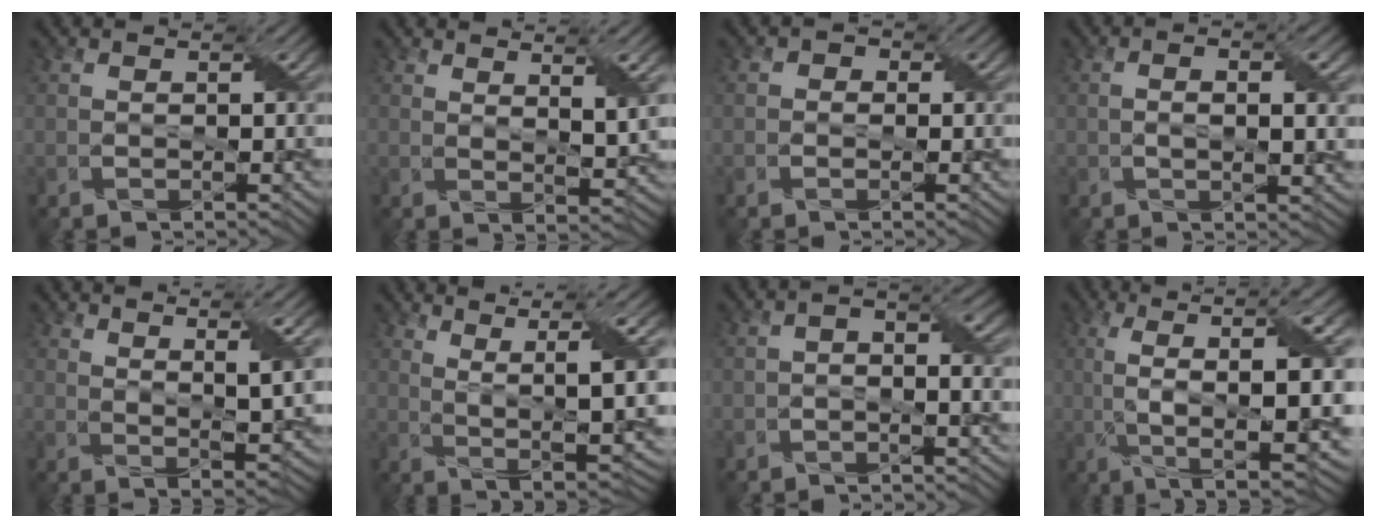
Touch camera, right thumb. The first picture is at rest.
{"total": 5.2, "force": [3.0, 0.8, 4.1], "torque": [-0.078, 0.003, 0.058]}
{"total": 1.4, "force": [0.0, 1.3, 0.4], "torque": [-0.001, 0.004, -0.013]}
{"total": 4.5, "force": [0.5, 1.8, 4.1], "torque": [-0.072, -0.001, 0.011]}
{"total": 6.8, "force": [3.6, 1.1, 5.7], "torque": [-0.098, 0.004, 0.067]}
{"total": 10.4, "force": [4.7, 2.1, 9.1], "torque": [-0.172, 0.010, 0.086]}
{"total": 3.7, "force": [-0.2, 1.4, 3.4], "torque": [-0.064, 0.004, -0.010]}
{"total": 14.2, "force": [0.4, 3.7, 13.7], "torque": [-0.248, 0.014, 0.023]}